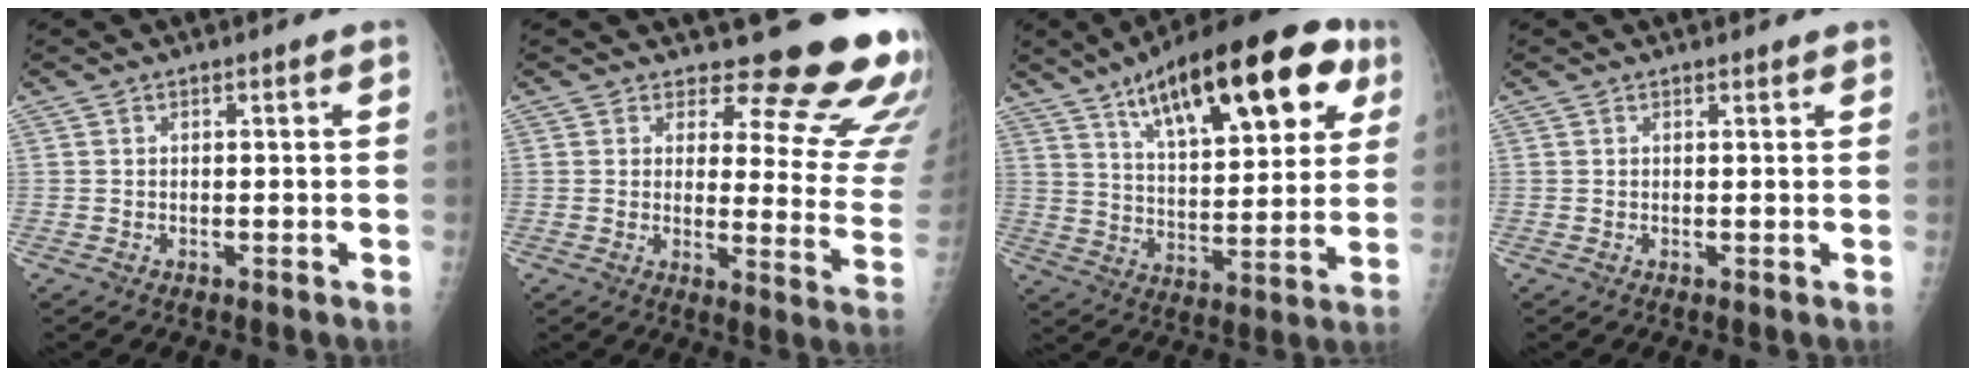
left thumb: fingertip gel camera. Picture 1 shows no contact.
{"total": 17.8, "force": [15.0, 6.0, 7.4], "torque": [-0.039, -0.137, 0.157]}
{"total": 26.0, "force": [12.6, 9.8, 20.4], "torque": [-0.275, -0.014, 0.194]}
{"total": 1.0, "force": [0.9, 0.4, 0.3], "torque": [0.000, -0.002, 0.010]}